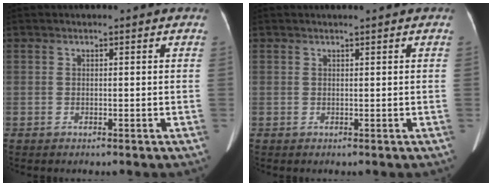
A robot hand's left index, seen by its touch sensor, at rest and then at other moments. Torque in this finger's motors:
{"motor_torque": [0.33, -0.39, 0.00, -0.01]}